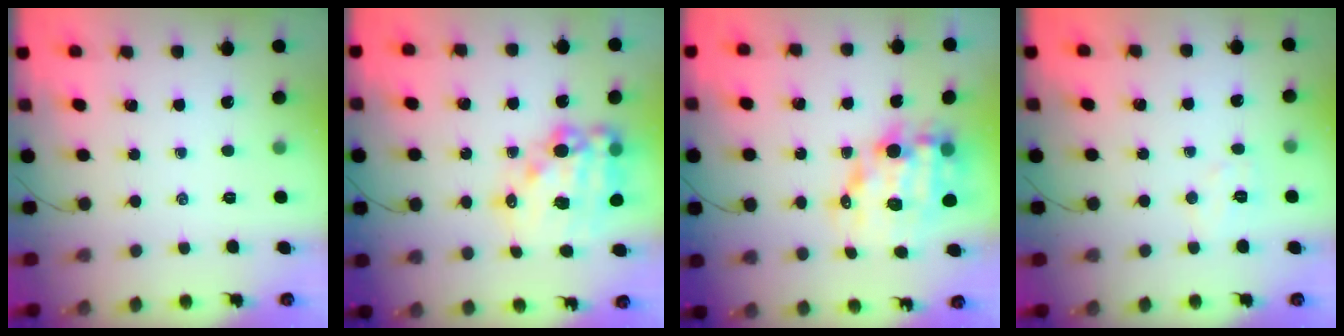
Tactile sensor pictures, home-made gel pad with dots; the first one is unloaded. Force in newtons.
{"total": 17.2, "press": 16.8, "slide": 3.8}
{"total": 12.9, "press": 12.4, "slide": 3.4}
{"total": 5.3, "press": 5.2, "slide": 0.9}